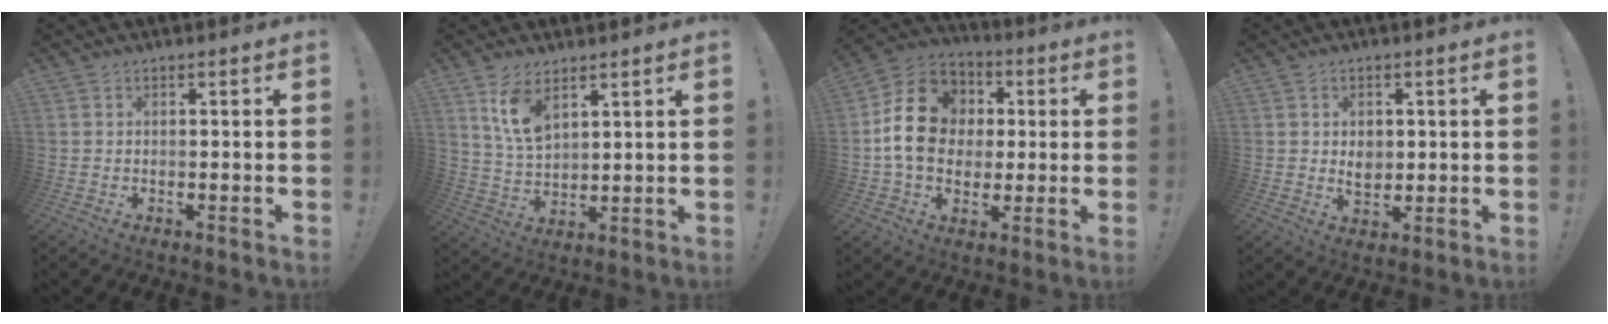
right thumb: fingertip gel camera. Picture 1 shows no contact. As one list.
[{"total": 9.7, "force": [5.9, 5.0, 5.7], "torque": [-0.113, -0.023, 0.111]}, {"total": 16.9, "force": [2.6, 14.1, 8.8], "torque": [-0.136, 0.015, 0.059]}, {"total": 4.9, "force": [0.9, 4.1, 2.6], "torque": [-0.032, -0.002, 0.015]}]